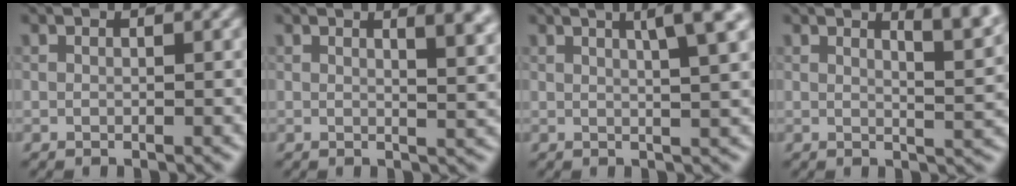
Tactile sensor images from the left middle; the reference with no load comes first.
{"total": 4.9, "force": [2.3, 2.0, 3.8], "torque": [-0.018, 0.010, 0.025]}
{"total": 4.7, "force": [2.1, 0.9, 4.1], "torque": [-0.047, 0.011, 0.026]}
{"total": 4.4, "force": [2.8, 1.2, 3.1], "torque": [-0.029, 0.002, 0.038]}